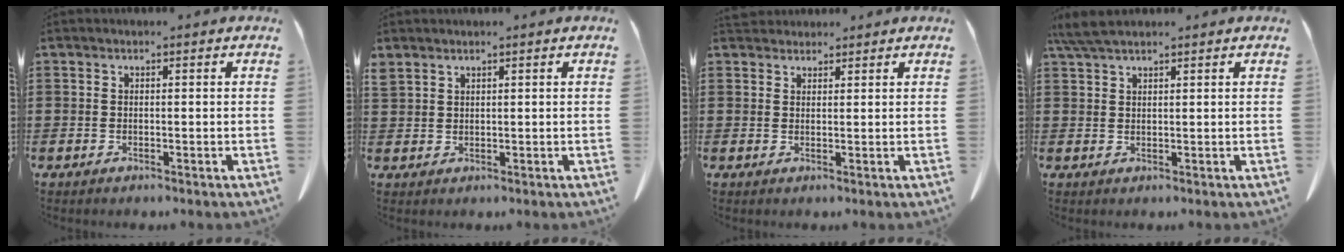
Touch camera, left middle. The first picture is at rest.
{"total": 1.3, "force": [1.3, 0.3, 0.2], "torque": [-0.006, -0.001, 0.026]}
{"total": 2.3, "force": [2.1, 0.8, 0.3], "torque": [-0.011, 0.003, 0.042]}
{"total": 4.0, "force": [3.1, 0.8, 2.4], "torque": [-0.062, -0.002, 0.056]}